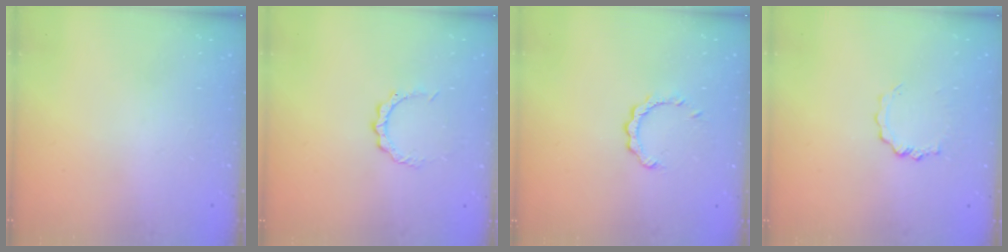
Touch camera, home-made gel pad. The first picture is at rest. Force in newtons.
{"total": 3.0, "press": 3.0, "slide": 0.2}
{"total": 2.7, "press": 2.6, "slide": 0.2}
{"total": 3.6, "press": 3.6, "slide": 0.3}